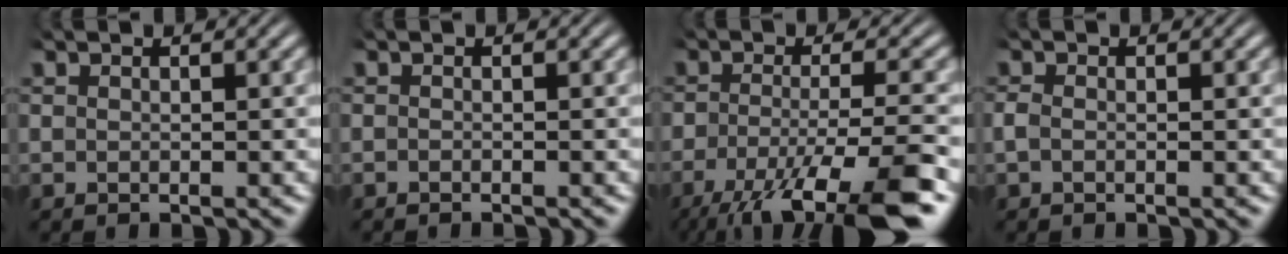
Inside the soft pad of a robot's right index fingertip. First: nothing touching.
{"total": 0.8, "force": [-0.7, -0.2, 0.1], "torque": [-0.003, -0.004, -0.012]}
{"total": 9.9, "force": [-5.1, 4.0, 7.5], "torque": [-0.135, -0.040, -0.061]}
{"total": 0.7, "force": [-0.3, 0.2, 0.5], "torque": [-0.017, -0.004, -0.003]}